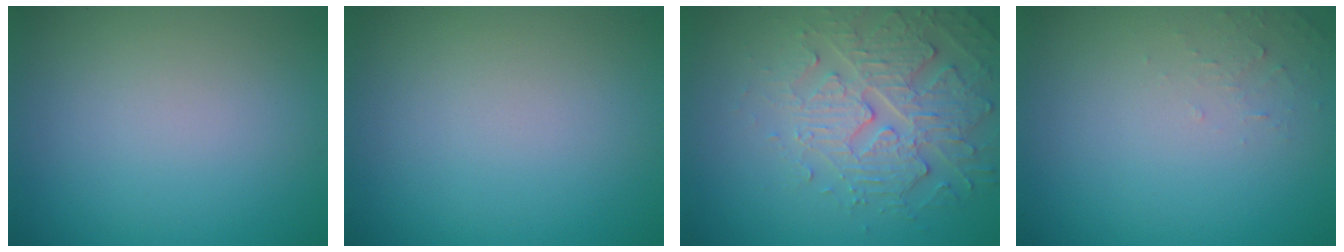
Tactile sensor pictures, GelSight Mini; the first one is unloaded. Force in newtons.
{"total": 0.0}
{"total": 4.8, "press": 4.0, "slide": 2.6}
{"total": 0.9, "press": 0.9, "slide": 0.1}